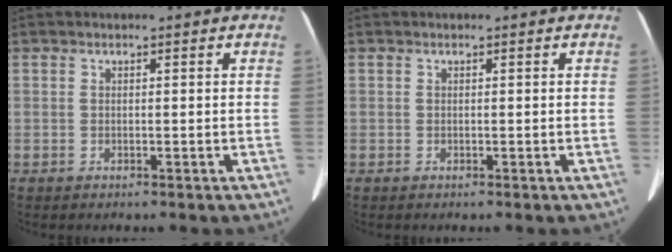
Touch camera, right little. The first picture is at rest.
{"total": 0.0}